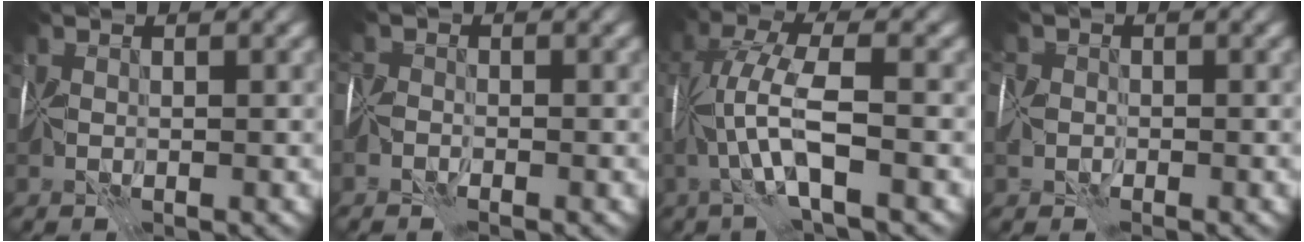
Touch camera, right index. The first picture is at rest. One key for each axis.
{"total": 1.8, "fx": -1.6, "fy": 0.7, "fz": 0.5, "tx": -0.002, "ty": 0.002, "tz": -0.038}
{"total": 6.6, "fx": -1.6, "fy": 1.4, "fz": 6.2, "tx": -0.128, "ty": 0.021, "tz": -0.038}
{"total": 3.0, "fx": -1.6, "fy": 2.3, "fz": 1.2, "tx": -0.013, "ty": -0.004, "tz": -0.030}